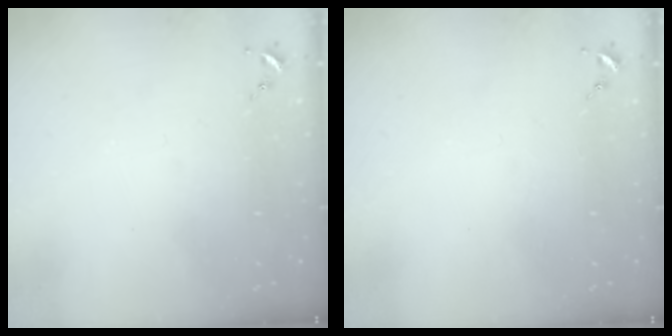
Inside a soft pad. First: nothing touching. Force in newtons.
{"total": 0.0}